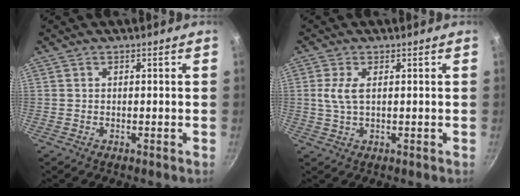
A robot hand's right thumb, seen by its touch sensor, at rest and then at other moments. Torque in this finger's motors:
{"motor_torque": [0.56, 1.22, 0.79, -0.25, 0.19]}